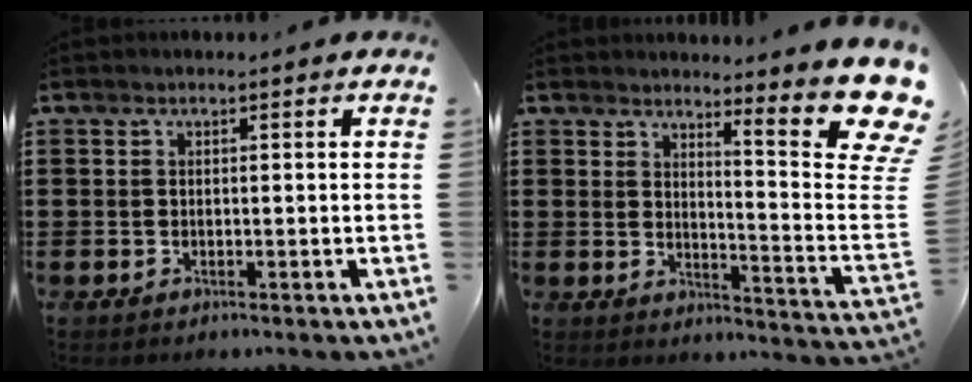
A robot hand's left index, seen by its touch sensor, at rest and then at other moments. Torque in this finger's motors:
{"motor_torque": [1.31, -0.83, 0.76, 0.15]}